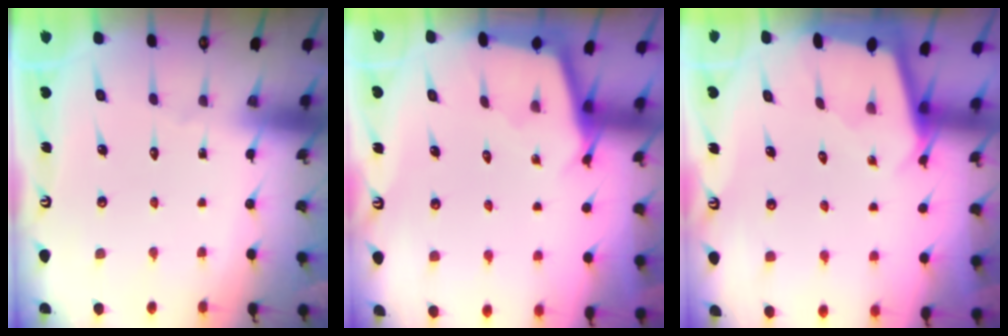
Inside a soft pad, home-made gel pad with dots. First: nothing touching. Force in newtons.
{"total": 2.5, "press": 2.5, "slide": 0.2}
{"total": 1.8, "press": 1.8, "slide": 0.2}